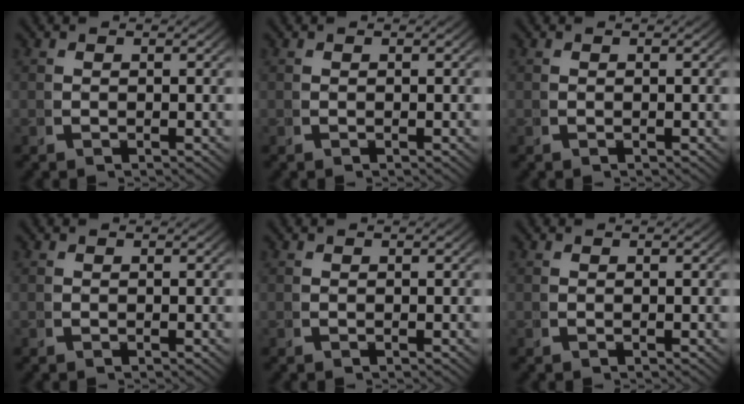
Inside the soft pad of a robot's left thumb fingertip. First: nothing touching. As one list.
[{"total": 0.0}, {"total": 0.0}, {"total": 0.0}, {"total": 0.0}, {"total": 0.0}]